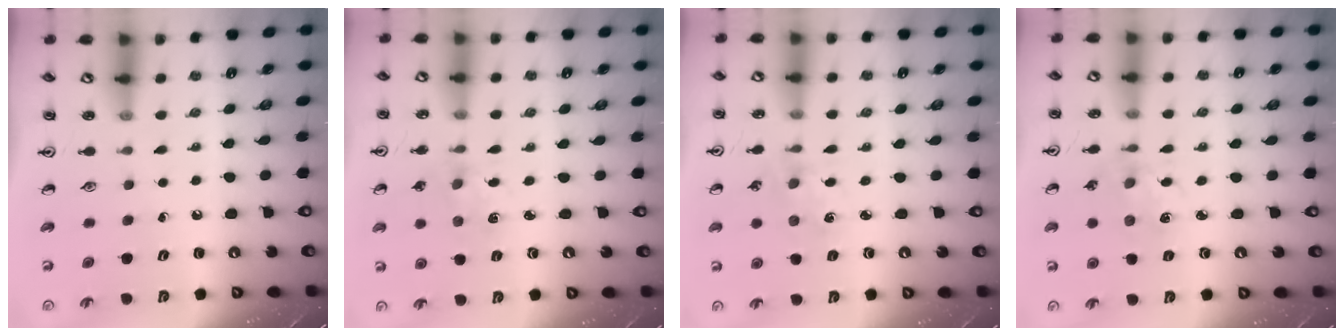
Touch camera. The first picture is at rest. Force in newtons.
{"total": 1.6, "press": 1.6, "slide": 0.5}
{"total": 1.0, "press": 1.0, "slide": 0.2}
{"total": 2.5, "press": 2.5, "slide": 0.5}